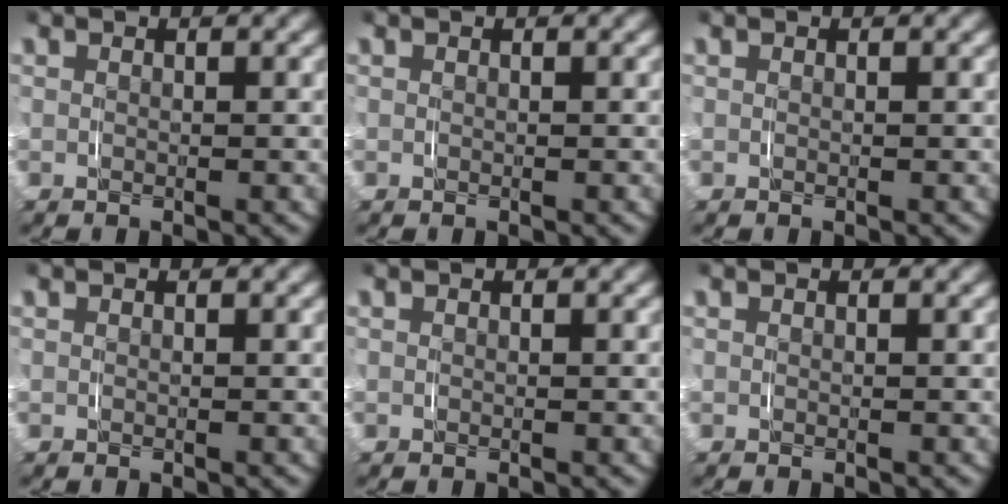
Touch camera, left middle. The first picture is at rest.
{"total": 0.0}
{"total": 0.0}
{"total": 0.0}
{"total": 0.0}
{"total": 0.0}